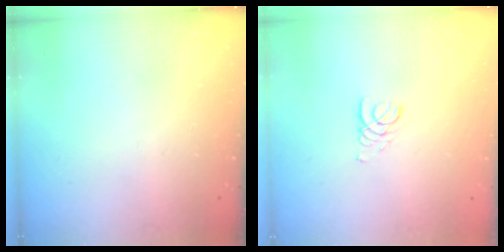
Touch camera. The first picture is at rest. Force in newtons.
{"total": 2.1, "press": 2.1, "slide": 0.2}